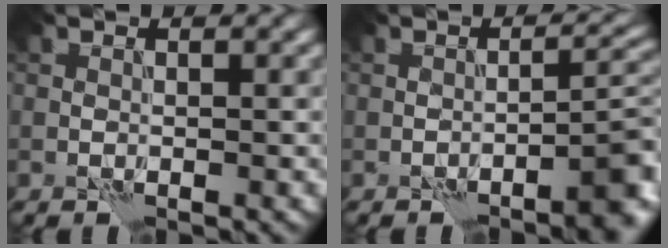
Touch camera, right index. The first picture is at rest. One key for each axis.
{"total": 4.5, "fx": -2.7, "fy": 0.8, "fz": 3.5, "tx": -0.041, "ty": 0.018, "tz": -0.038}